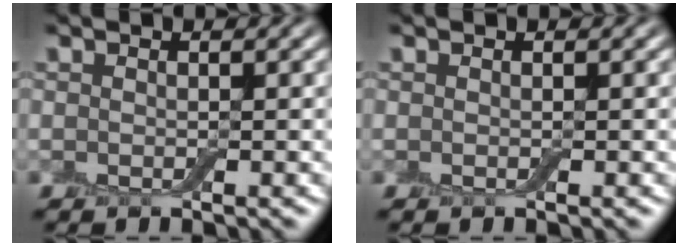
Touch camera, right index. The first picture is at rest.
{"total": 0.0}